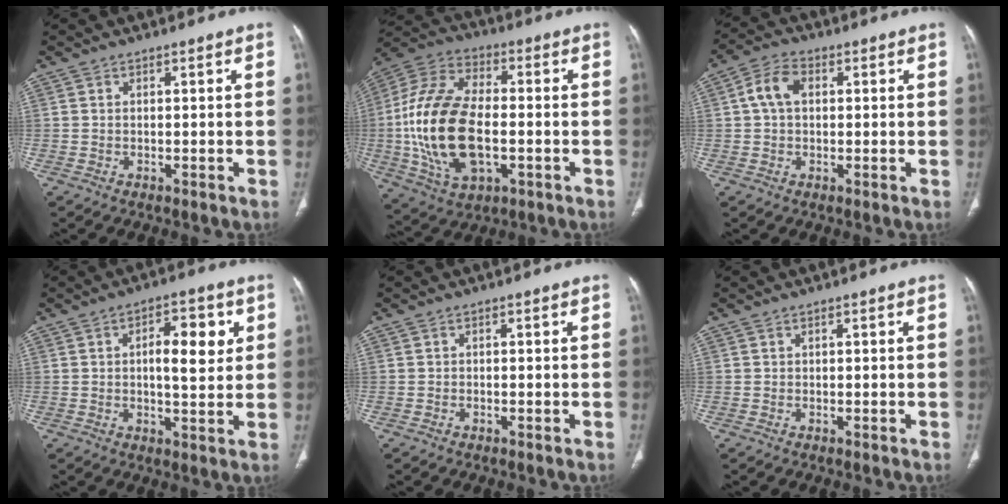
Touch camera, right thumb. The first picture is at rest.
{"total": 22.5, "force": [-2.6, 12.3, 18.7], "torque": [-0.382, 0.013, -0.042]}
{"total": 6.0, "force": [1.0, 4.0, 4.3], "torque": [-0.084, 0.018, 0.012]}
{"total": 8.6, "force": [2.2, 3.5, 7.5], "torque": [-0.087, -0.007, 0.028]}
{"total": 0.0}
{"total": 0.0}